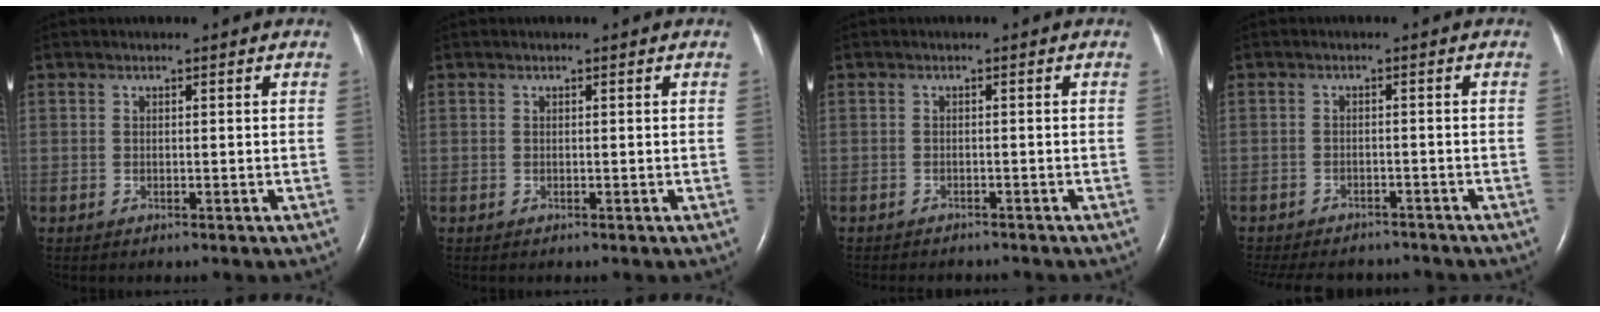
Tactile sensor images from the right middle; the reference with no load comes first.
{"total": 0.0}
{"total": 4.7, "force": [-4.2, 1.4, 1.4], "torque": [-0.020, -0.004, -0.053]}
{"total": 13.3, "force": [-11.7, 4.8, 4.2], "torque": [-0.103, -0.004, -0.150]}